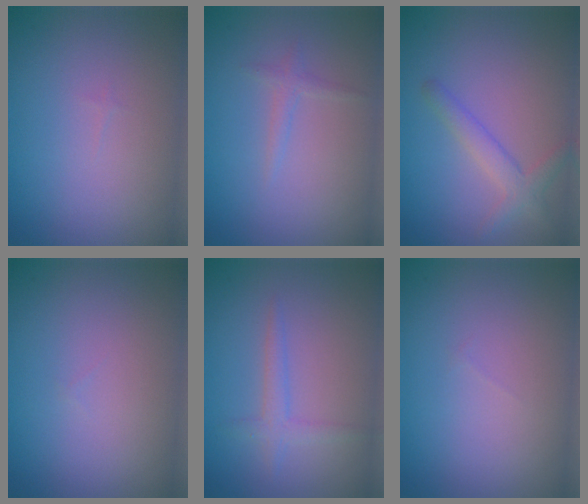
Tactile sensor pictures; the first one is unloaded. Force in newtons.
{"total": 1.0, "press": 1.0, "slide": 0.1}
{"total": 2.4, "press": 2.4, "slide": 0.1}
{"total": 0.0}
{"total": 1.7, "press": 1.7, "slide": 0.1}
{"total": 0.0}